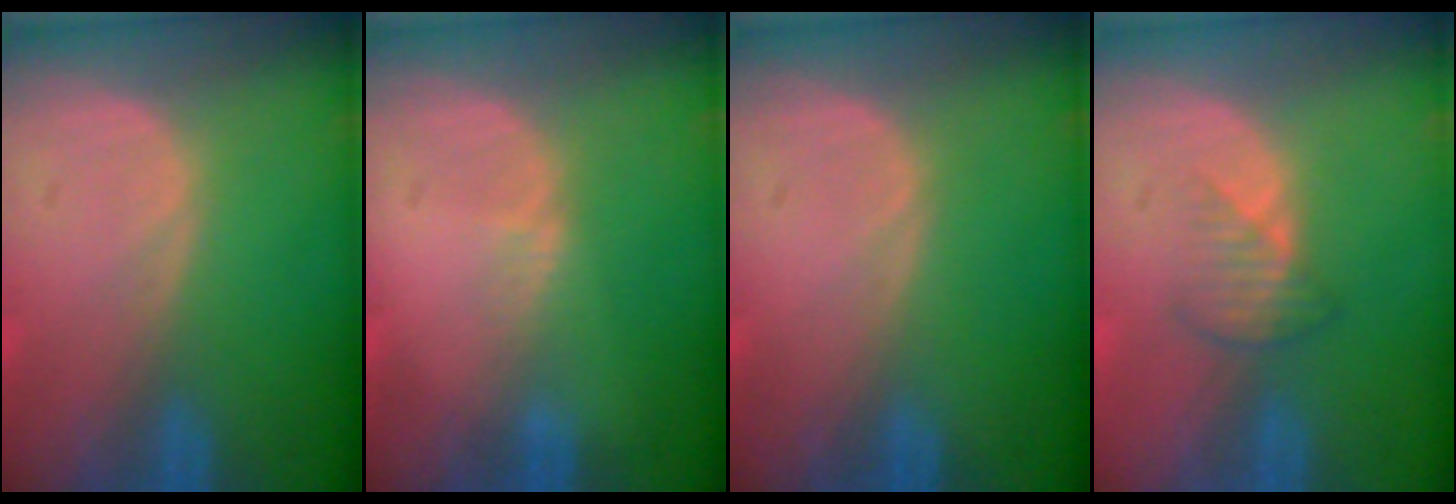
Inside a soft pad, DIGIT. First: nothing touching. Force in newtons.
{"total": 0.8, "press": 0.8, "slide": 0.2}
{"total": 0.0}
{"total": 2.5, "press": 2.5, "slide": 0.3}